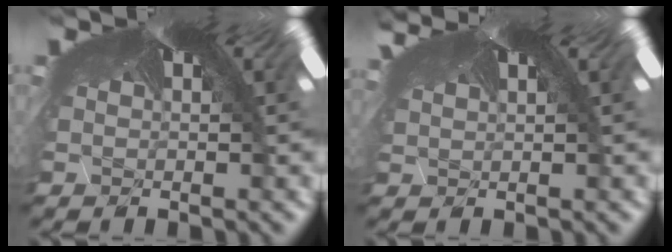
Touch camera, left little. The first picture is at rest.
{"total": 0.9, "force": [0.7, 0.1, 0.6], "torque": [-0.023, -0.001, 0.011]}